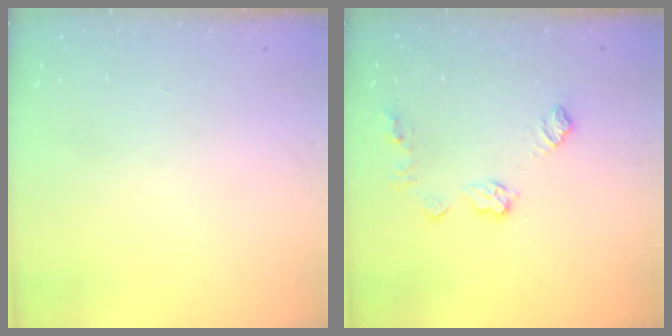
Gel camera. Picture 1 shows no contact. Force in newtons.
{"total": 8.7, "press": 8.7, "slide": 0.2}